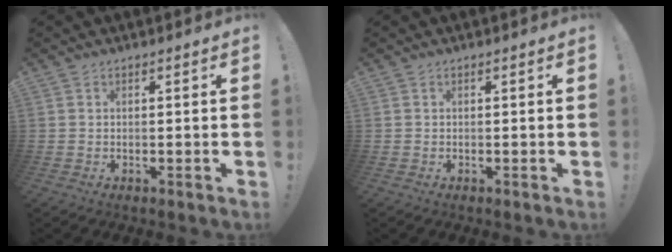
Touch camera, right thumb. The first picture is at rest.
{"total": 0.0}